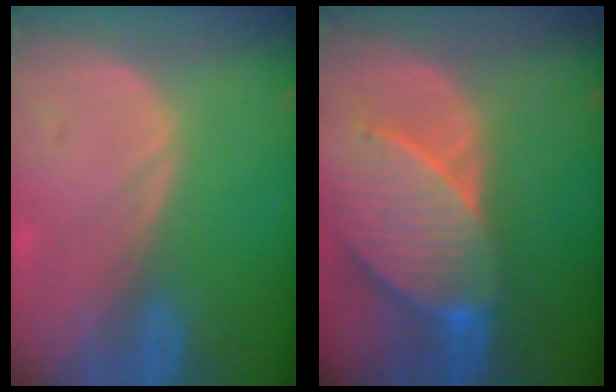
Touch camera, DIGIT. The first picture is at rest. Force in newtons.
{"total": 9.5, "press": 8.8, "slide": 3.8}